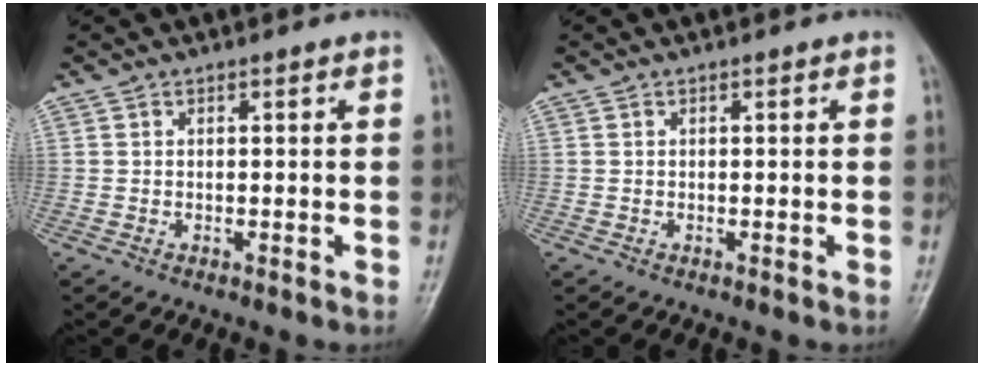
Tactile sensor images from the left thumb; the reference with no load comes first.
{"total": 0.0}